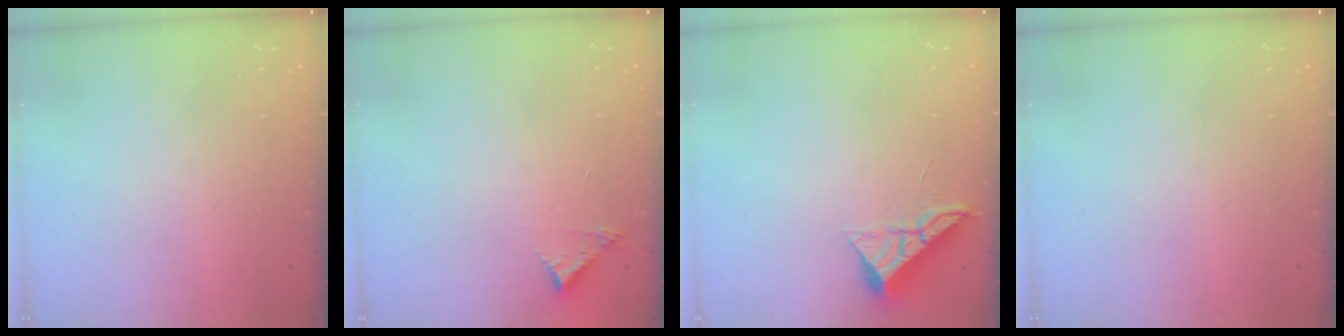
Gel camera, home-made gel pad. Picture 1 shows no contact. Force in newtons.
{"total": 3.7, "press": 3.7, "slide": 0.1}
{"total": 6.0, "press": 5.9, "slide": 0.6}
{"total": 0.0}